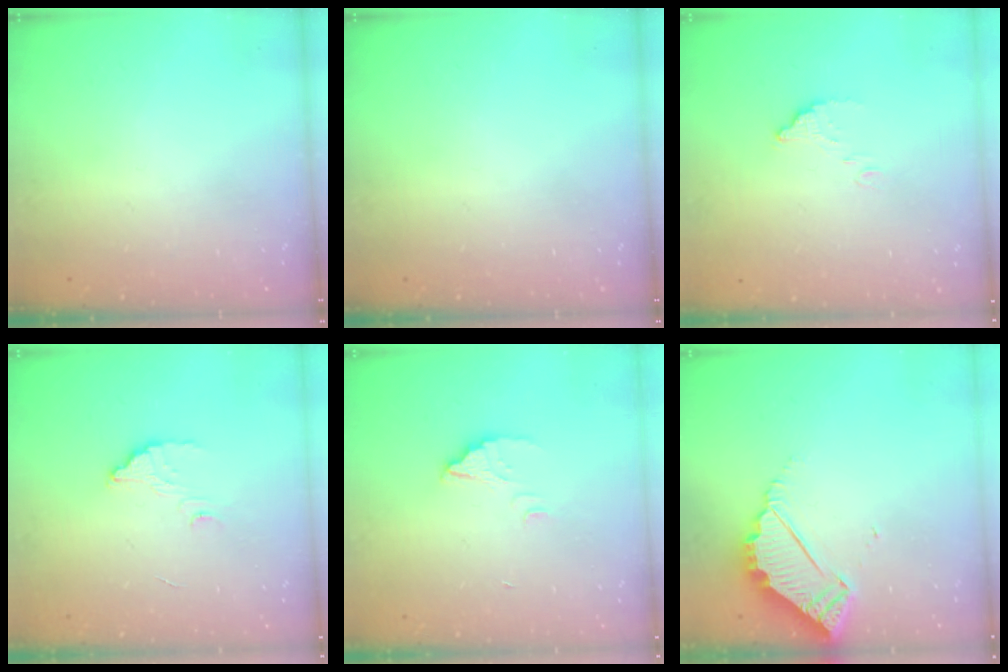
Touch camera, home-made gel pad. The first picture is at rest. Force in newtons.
{"total": 0.0}
{"total": 4.9, "press": 4.9, "slide": 0.1}
{"total": 3.1, "press": 3.0, "slide": 0.4}
{"total": 2.4, "press": 2.4, "slide": 0.1}
{"total": 5.8, "press": 5.8, "slide": 0.2}